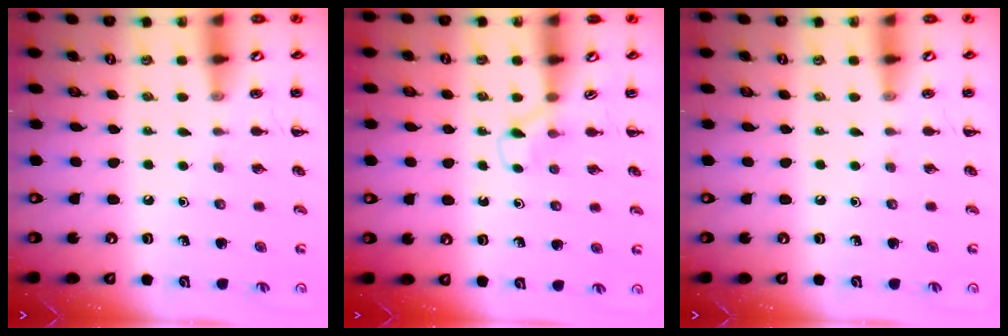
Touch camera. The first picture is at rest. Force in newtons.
{"total": 2.9, "press": 2.7, "slide": 1.0}
{"total": 0.0}